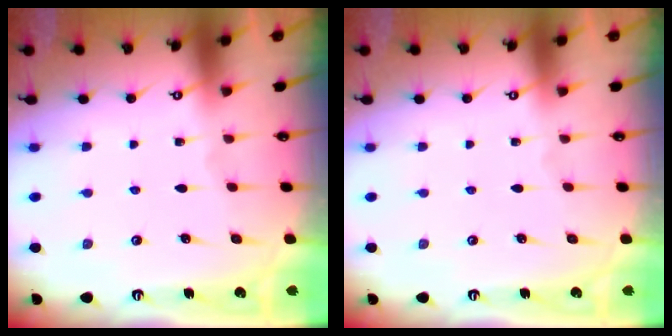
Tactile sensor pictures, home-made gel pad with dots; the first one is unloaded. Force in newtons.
{"total": 0.0}